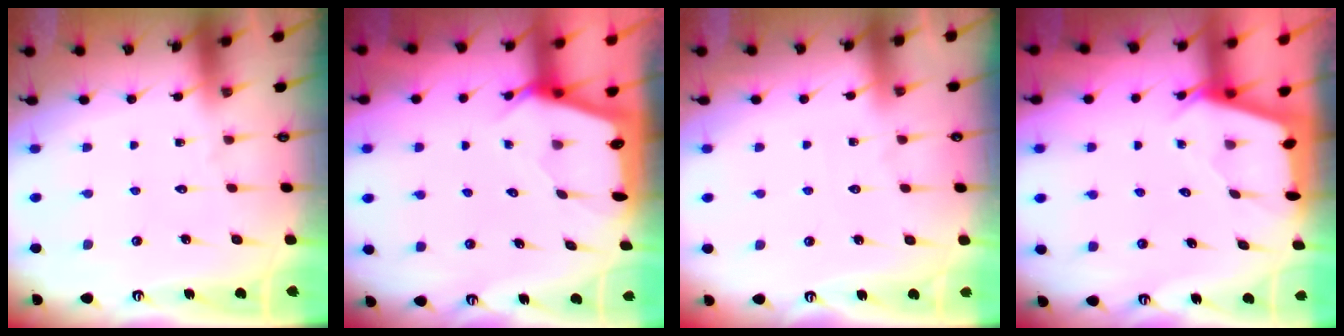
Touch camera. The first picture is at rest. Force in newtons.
{"total": 2.5, "press": 2.5, "slide": 0.3}
{"total": 1.8, "press": 1.8, "slide": 0.3}
{"total": 2.4, "press": 2.4, "slide": 0.3}